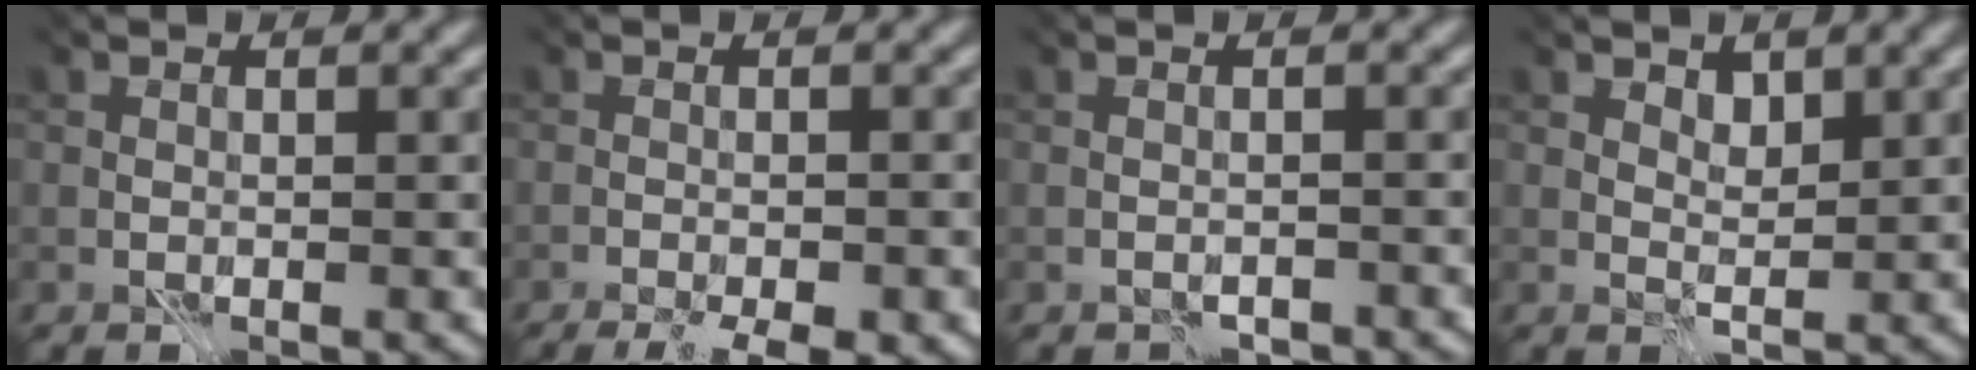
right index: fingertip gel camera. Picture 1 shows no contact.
{"total": 5.1, "force": [-3.7, 1.2, 3.2], "torque": [-0.039, -0.003, -0.046]}
{"total": 1.3, "force": [-1.1, 0.0, -0.7], "torque": [0.022, -0.001, -0.016]}
{"total": 0.6, "force": [0.5, -0.1, 0.4], "torque": [-0.008, -0.005, 0.017]}